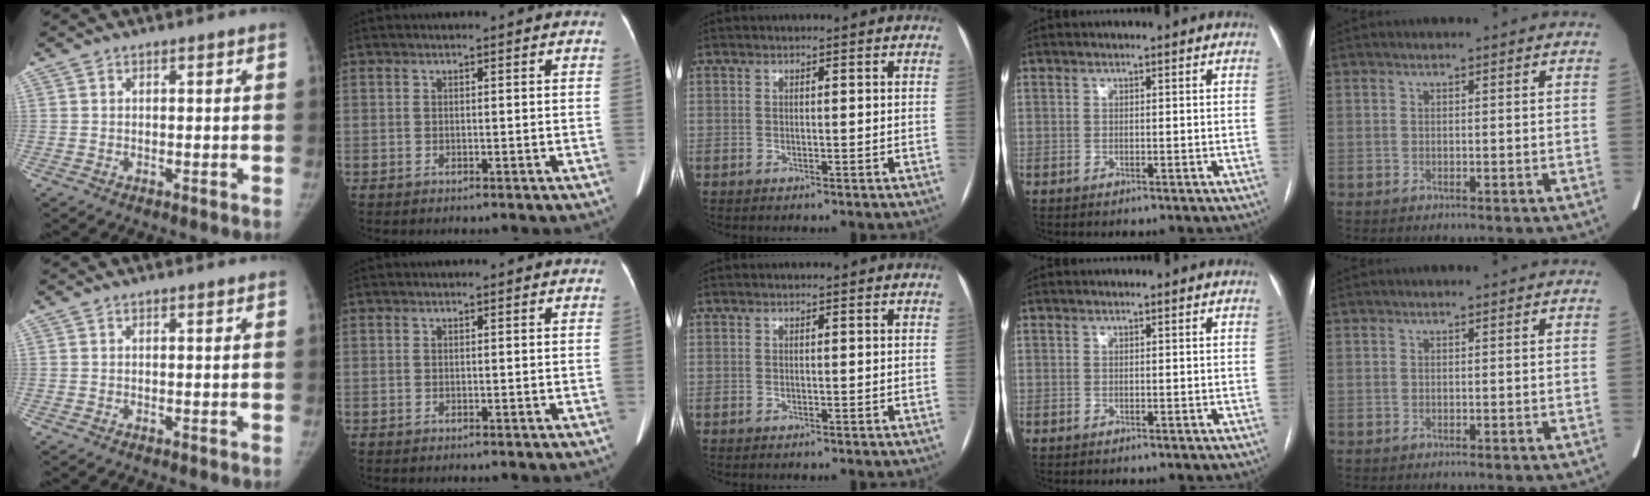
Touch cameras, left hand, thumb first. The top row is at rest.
{}